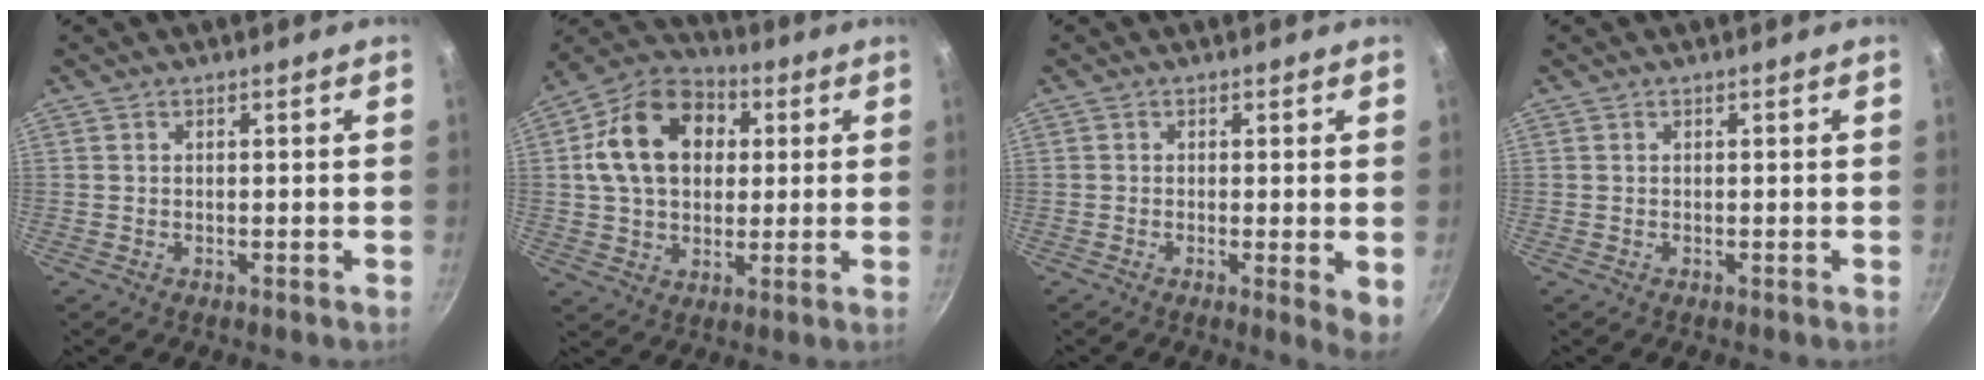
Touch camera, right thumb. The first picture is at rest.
{"total": 17.4, "force": [3.7, 12.8, 11.1], "torque": [-0.164, 0.021, 0.049]}
{"total": 4.5, "force": [-0.3, 1.0, 4.4], "torque": [-0.054, -0.016, -0.007]}
{"total": 0.0}